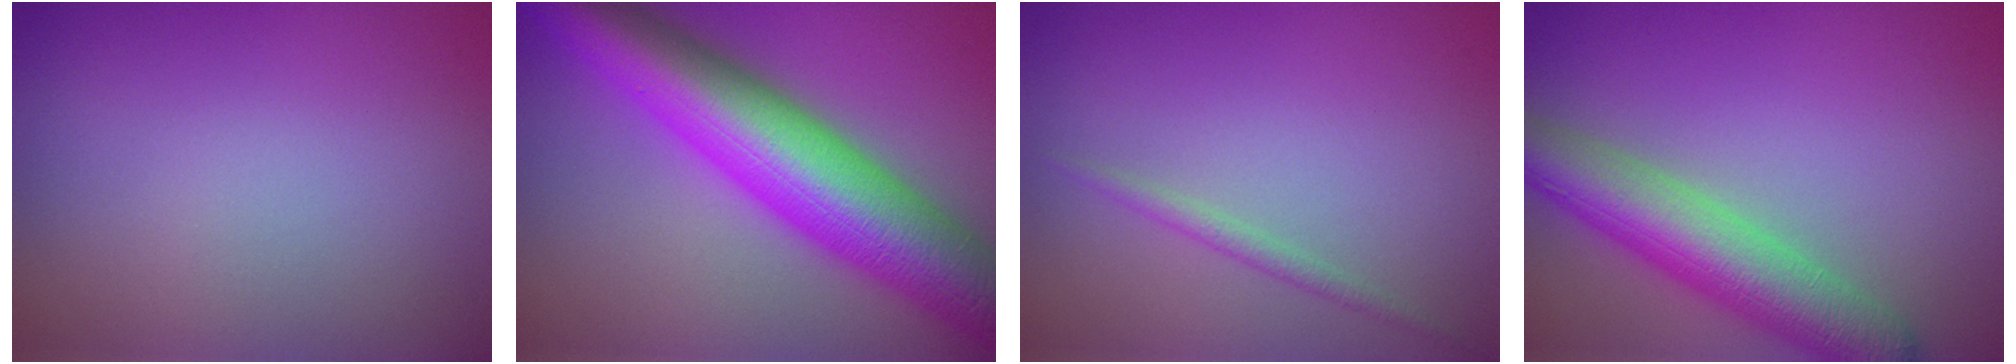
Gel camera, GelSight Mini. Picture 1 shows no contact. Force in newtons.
{"total": 13.1, "press": 13.1, "slide": 0.2}
{"total": 1.1, "press": 1.1, "slide": 0.0}
{"total": 6.9, "press": 6.9, "slide": 0.2}